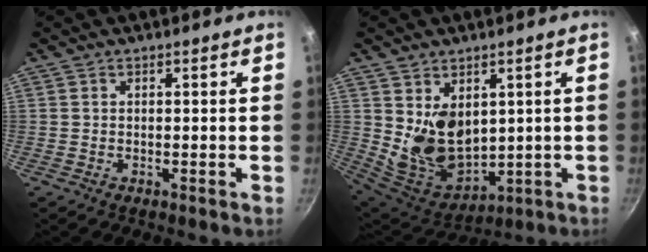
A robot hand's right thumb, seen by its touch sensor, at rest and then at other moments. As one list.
[{"total": 11.3, "force": [2.0, 8.1, 7.6], "torque": [-0.105, -0.039, 0.065]}]